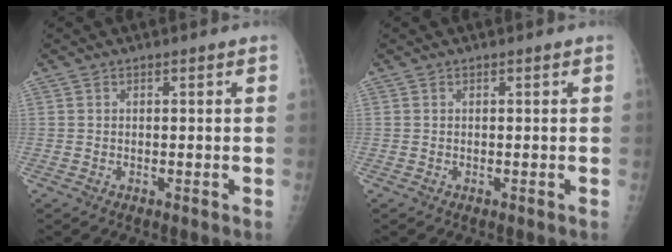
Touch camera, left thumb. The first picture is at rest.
{"total": 0.0}